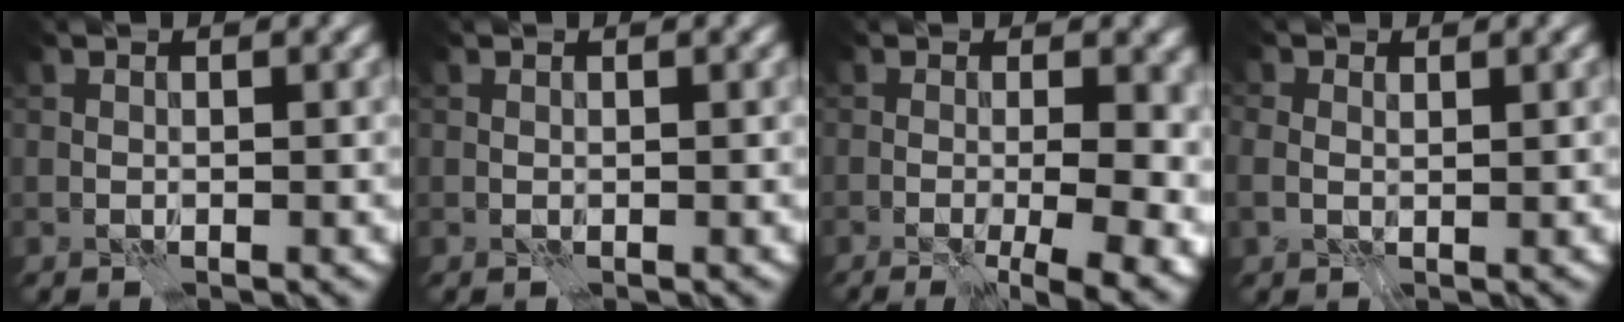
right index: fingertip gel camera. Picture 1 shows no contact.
{"total": 0.0}
{"total": 10.5, "force": [-1.2, 4.1, 9.6], "torque": [-0.068, -0.001, -0.008]}
{"total": 1.3, "force": [0.3, 1.0, 0.8], "torque": [-0.016, 0.000, 0.007]}